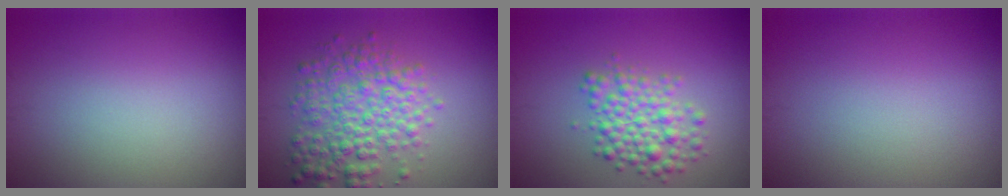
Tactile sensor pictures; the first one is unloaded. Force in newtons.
{"total": 5.7, "press": 5.7, "slide": 0.1}
{"total": 4.0, "press": 4.0, "slide": 0.1}
{"total": 0.0}